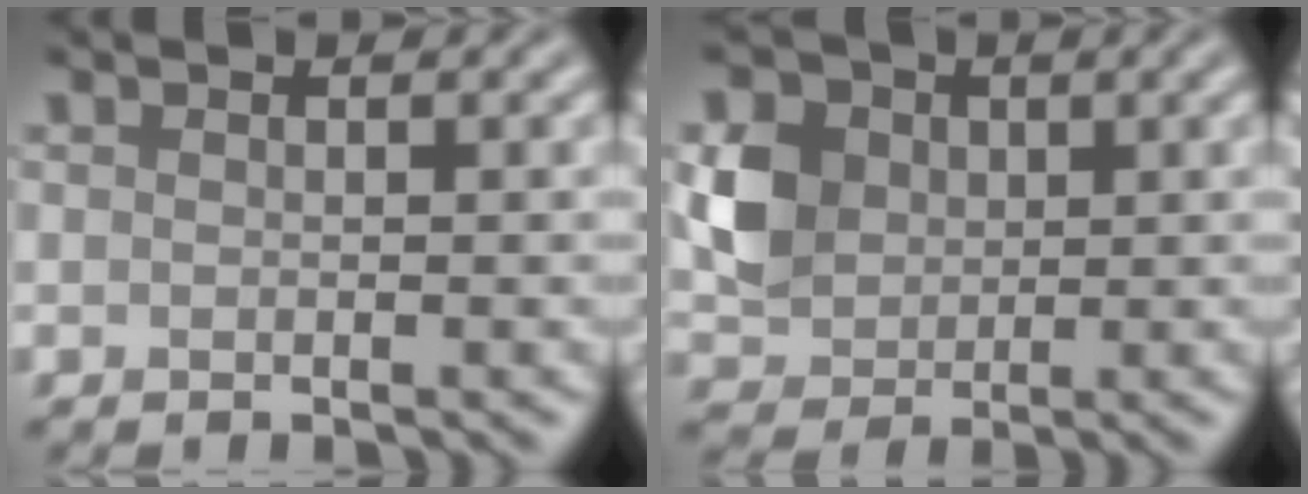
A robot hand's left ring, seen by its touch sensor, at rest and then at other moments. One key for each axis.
{"total": 4.3, "fx": 0.7, "fy": 3.7, "fz": 2.1, "tx": -0.042, "ty": 0.003, "tz": 0.014}